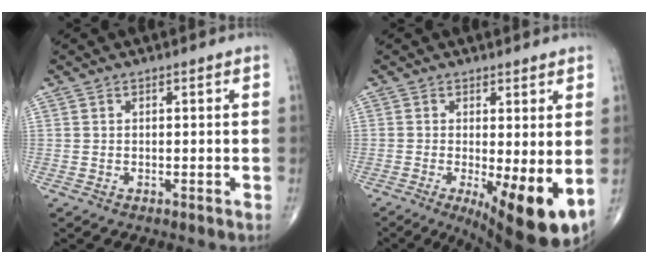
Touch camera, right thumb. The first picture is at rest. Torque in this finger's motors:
{"motor_torque": [2.10, 2.20, 0.56, -0.64, 0.41]}